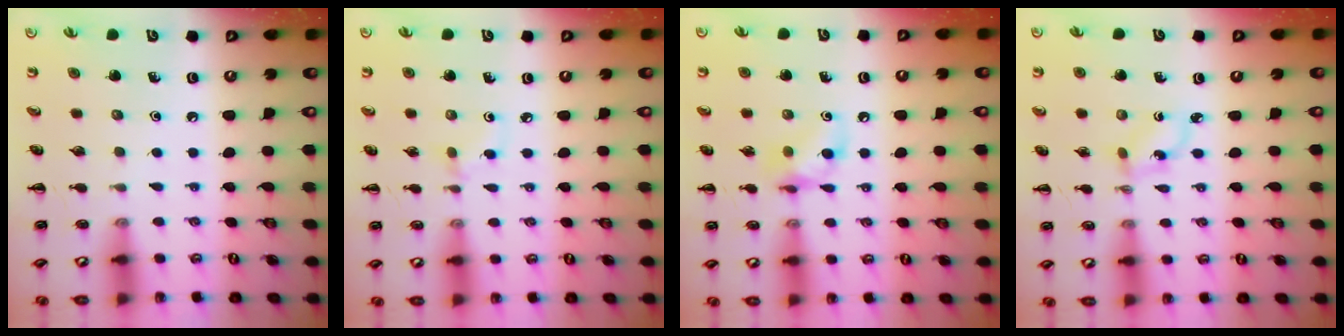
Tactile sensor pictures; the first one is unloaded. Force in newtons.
{"total": 2.6, "press": 2.3, "slide": 1.1}
{"total": 8.7, "press": 8.6, "slide": 1.0}
{"total": 1.5, "press": 1.4, "slide": 0.4}